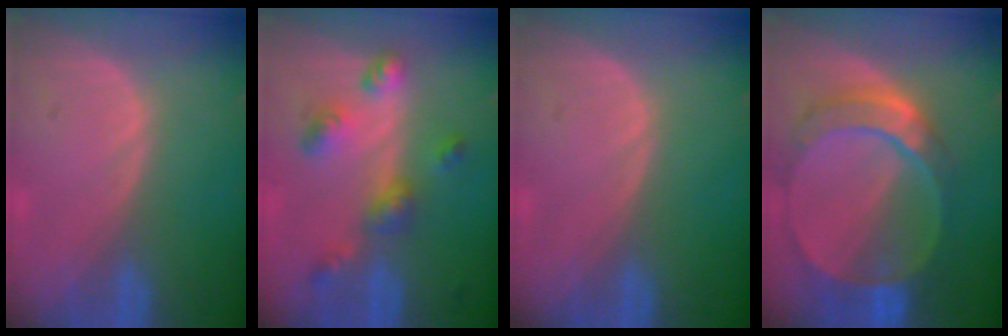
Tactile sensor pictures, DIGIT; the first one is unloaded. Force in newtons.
{"total": 6.6, "press": 5.8, "slide": 3.2}
{"total": 0.0}
{"total": 9.6, "press": 8.3, "slide": 4.7}